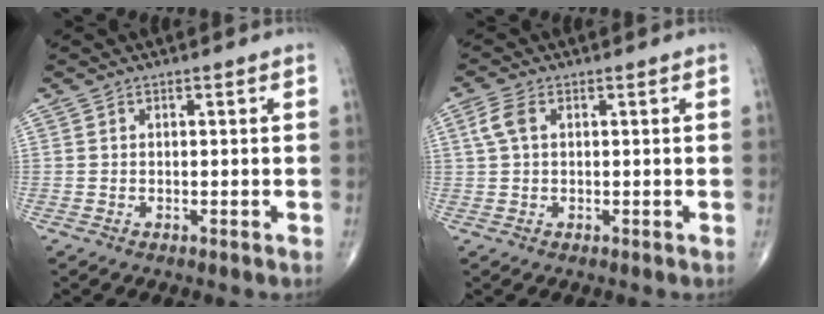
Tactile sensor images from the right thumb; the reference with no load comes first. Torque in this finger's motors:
{"motor_torque": [-0.34, 0.38, 0.21, -0.16, 0.02]}